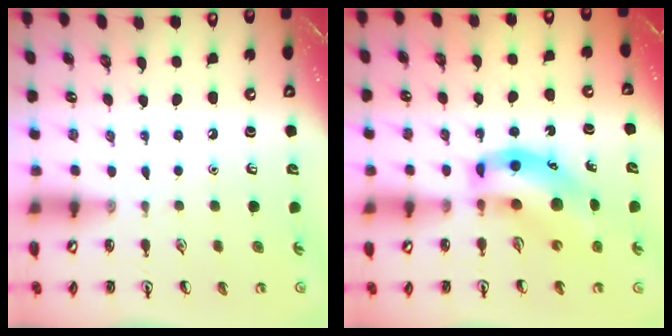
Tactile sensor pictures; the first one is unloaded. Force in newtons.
{"total": 12.6, "press": 12.2, "slide": 3.4}